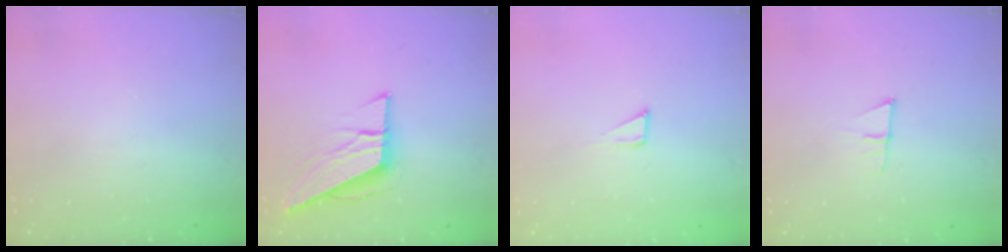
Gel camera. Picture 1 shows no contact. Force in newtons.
{"total": 9.8, "press": 9.8, "slide": 0.5}
{"total": 2.6, "press": 2.6, "slide": 0.1}
{"total": 7.0, "press": 7.0, "slide": 0.5}